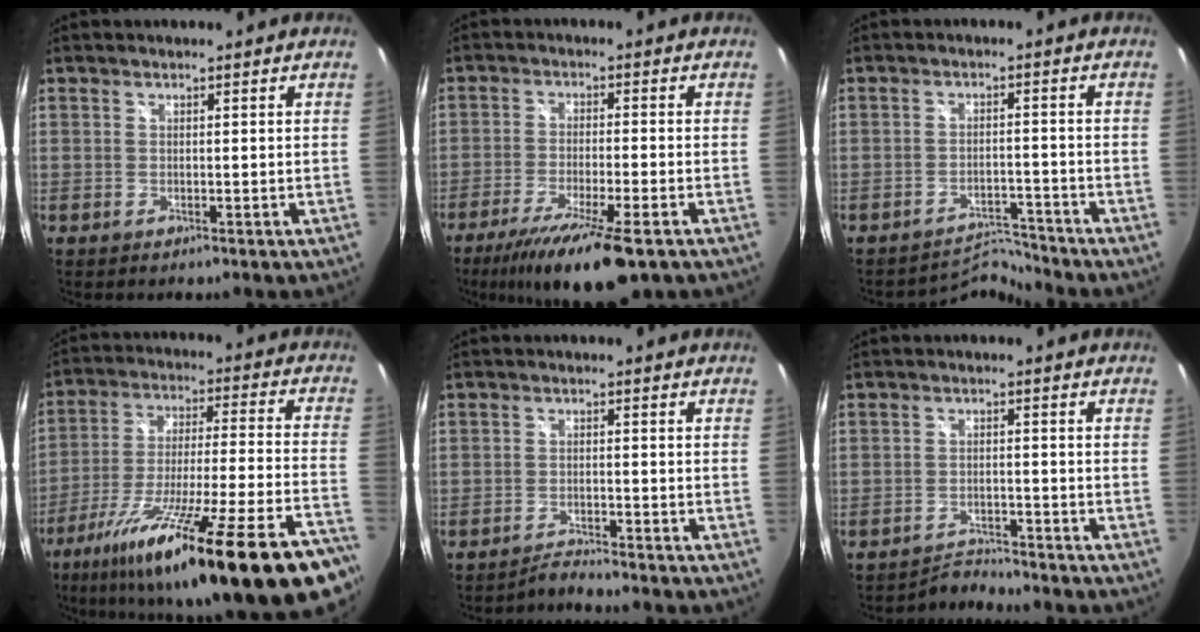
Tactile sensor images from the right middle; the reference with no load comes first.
{"total": 13.6, "force": [-9.2, 1.9, 9.9], "torque": [-0.195, -0.047, -0.156]}
{"total": 4.9, "force": [-4.6, -0.7, -1.5], "torque": [0.013, 0.014, -0.077]}
{"total": 33.2, "force": [-23.2, 3.0, 23.5], "torque": [-0.365, -0.095, -0.355]}
{"total": 2.7, "force": [-2.6, -0.6, 0.0], "torque": [-0.013, -0.001, -0.051]}
{"total": 3.7, "force": [-3.6, -0.3, -0.6], "torque": [0.000, 0.007, -0.065]}